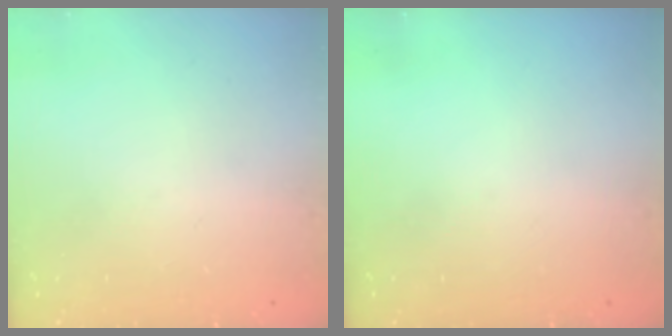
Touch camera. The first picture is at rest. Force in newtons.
{"total": 0.0}